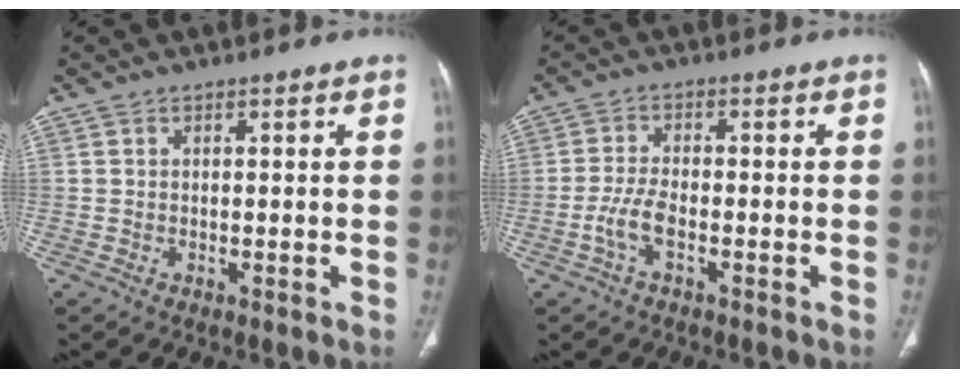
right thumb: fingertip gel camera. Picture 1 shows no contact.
{"total": 4.5, "force": [-1.8, 1.7, 3.7], "torque": [-0.087, 0.014, -0.038]}